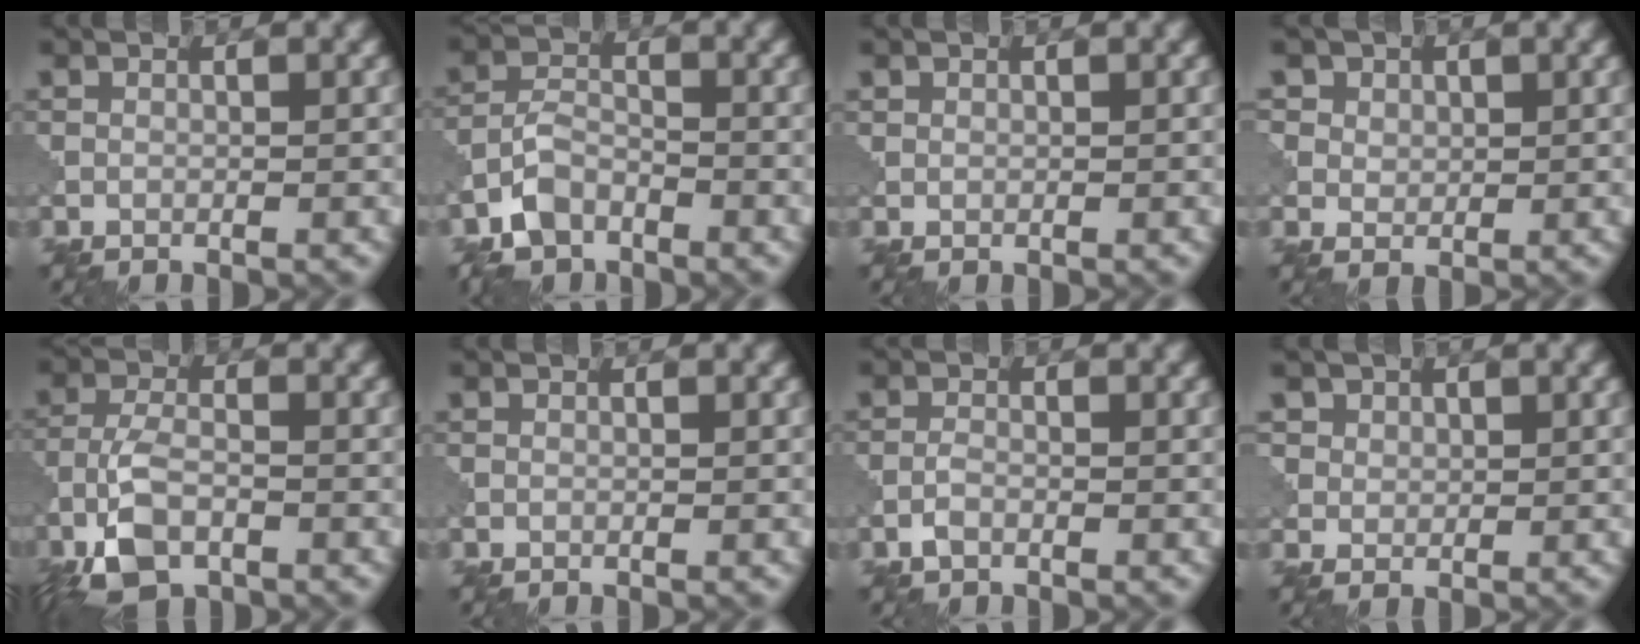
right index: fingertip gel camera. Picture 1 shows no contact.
{"total": 4.3, "force": [-3.0, 2.2, 2.1], "torque": [-0.038, 0.000, -0.070]}
{"total": 0.6, "force": [0.3, 0.4, 0.2], "torque": [-0.001, 0.001, 0.008]}
{"total": 5.6, "force": [2.8, 4.3, 2.2], "torque": [-0.057, 0.008, 0.042]}
{"total": 6.0, "force": [-3.5, 2.6, 4.1], "torque": [-0.089, -0.002, -0.078]}
{"total": 0.0}
{"total": 1.3, "force": [-0.9, 0.5, 0.8], "torque": [-0.018, 0.002, -0.021]}
{"total": 3.8, "force": [2.0, 2.9, 1.3], "torque": [-0.043, -0.001, 0.043]}